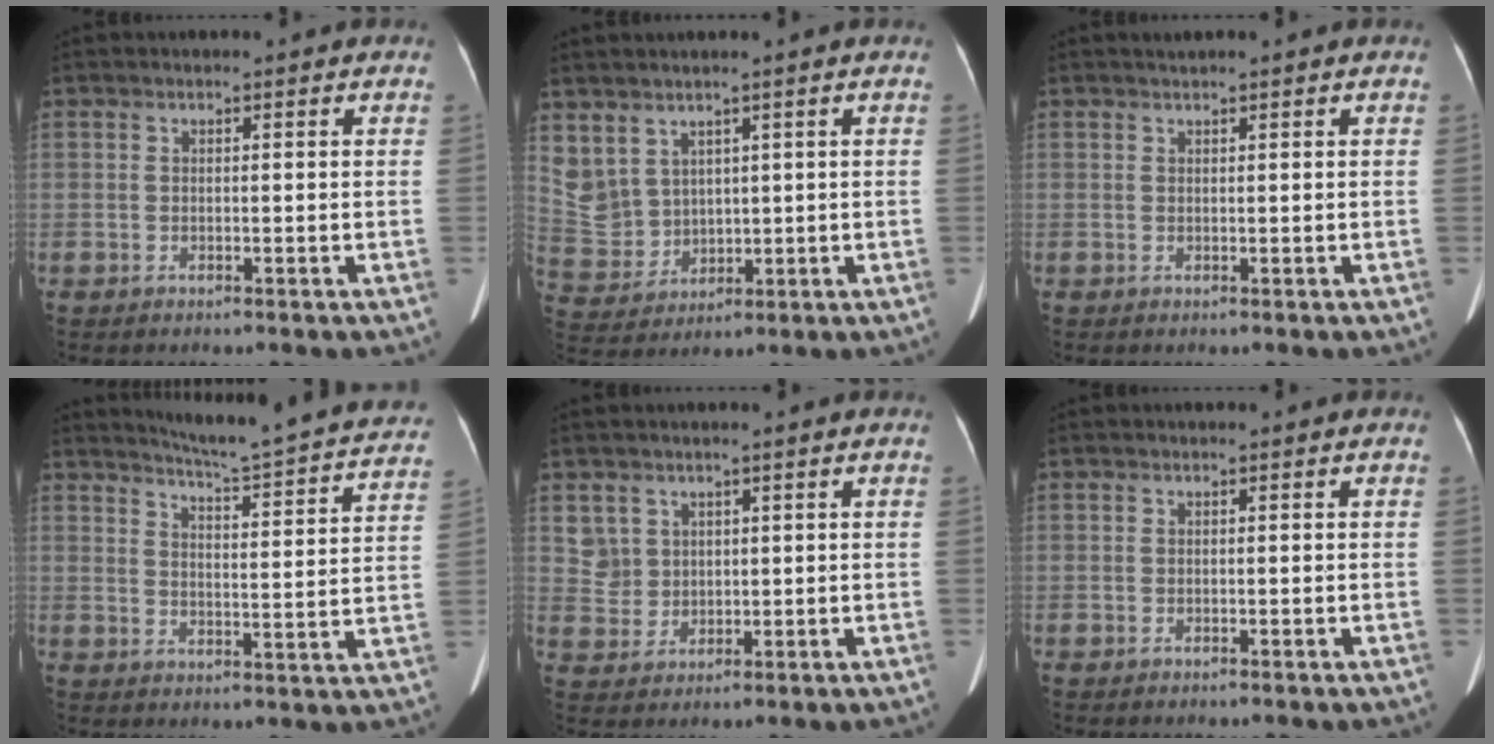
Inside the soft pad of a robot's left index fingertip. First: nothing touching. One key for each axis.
{"total": 10.0, "fx": 5.0, "fy": 8.4, "fz": 2.4, "tx": -0.087, "ty": 0.007, "tz": 0.129}
{"total": 0.8, "fx": 0.7, "fy": 0.0, "fz": 0.3, "tx": -0.007, "ty": 0.012, "tz": 0.015}
{"total": 21.6, "fx": 20.1, "fy": 0.9, "fz": 7.8, "tx": -0.110, "ty": -0.061, "tz": 0.245}
{"total": 4.2, "fx": 1.8, "fy": 3.7, "fz": -0.2, "tx": 0.008, "ty": -0.003, "tz": 0.043}
{"total": 0.0}